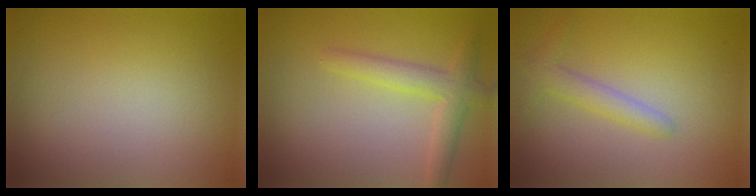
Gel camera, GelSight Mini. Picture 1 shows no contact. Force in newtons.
{"total": 2.9, "press": 2.9, "slide": 0.2}
{"total": 2.1, "press": 2.1, "slide": 0.1}